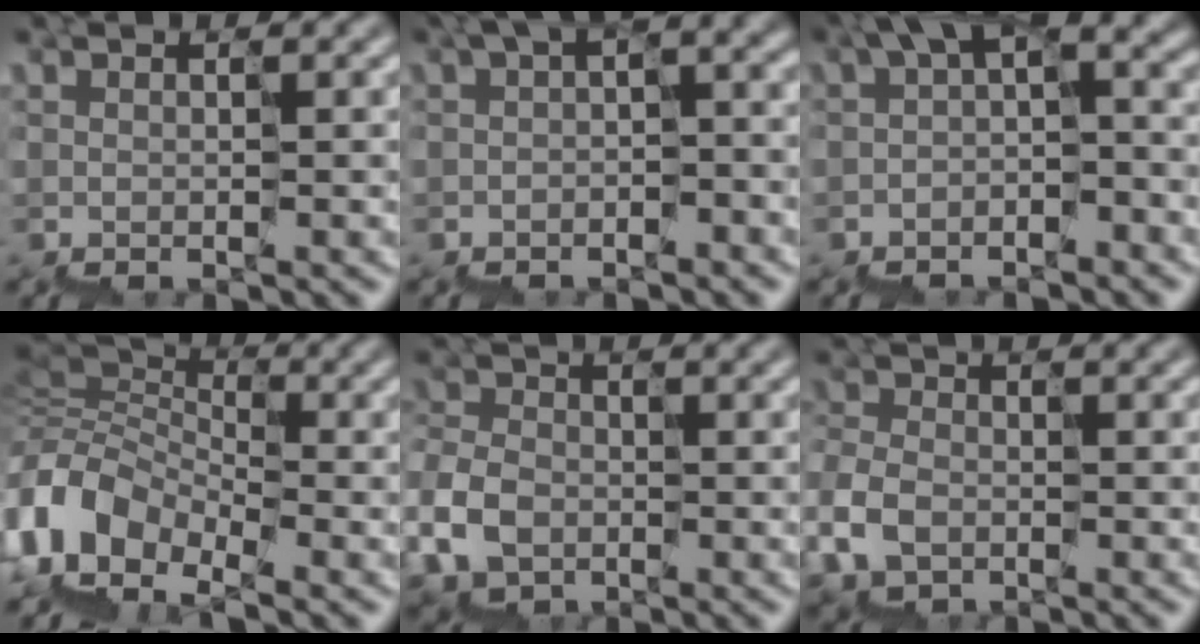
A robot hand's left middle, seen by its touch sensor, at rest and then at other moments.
{"total": 3.3, "force": [-0.3, 1.4, 3.0], "torque": [-0.051, 0.007, -0.013]}
{"total": 4.4, "force": [-0.1, 2.1, 3.9], "torque": [-0.068, 0.003, -0.011]}
{"total": 5.6, "force": [-4.9, 2.8, 0.5], "torque": [-0.020, 0.003, -0.115]}
{"total": 3.6, "force": [-2.6, 2.3, 0.9], "torque": [-0.037, -0.009, -0.054]}
{"total": 2.3, "force": [-2.2, 0.9, 0.3], "torque": [-0.023, -0.004, -0.044]}